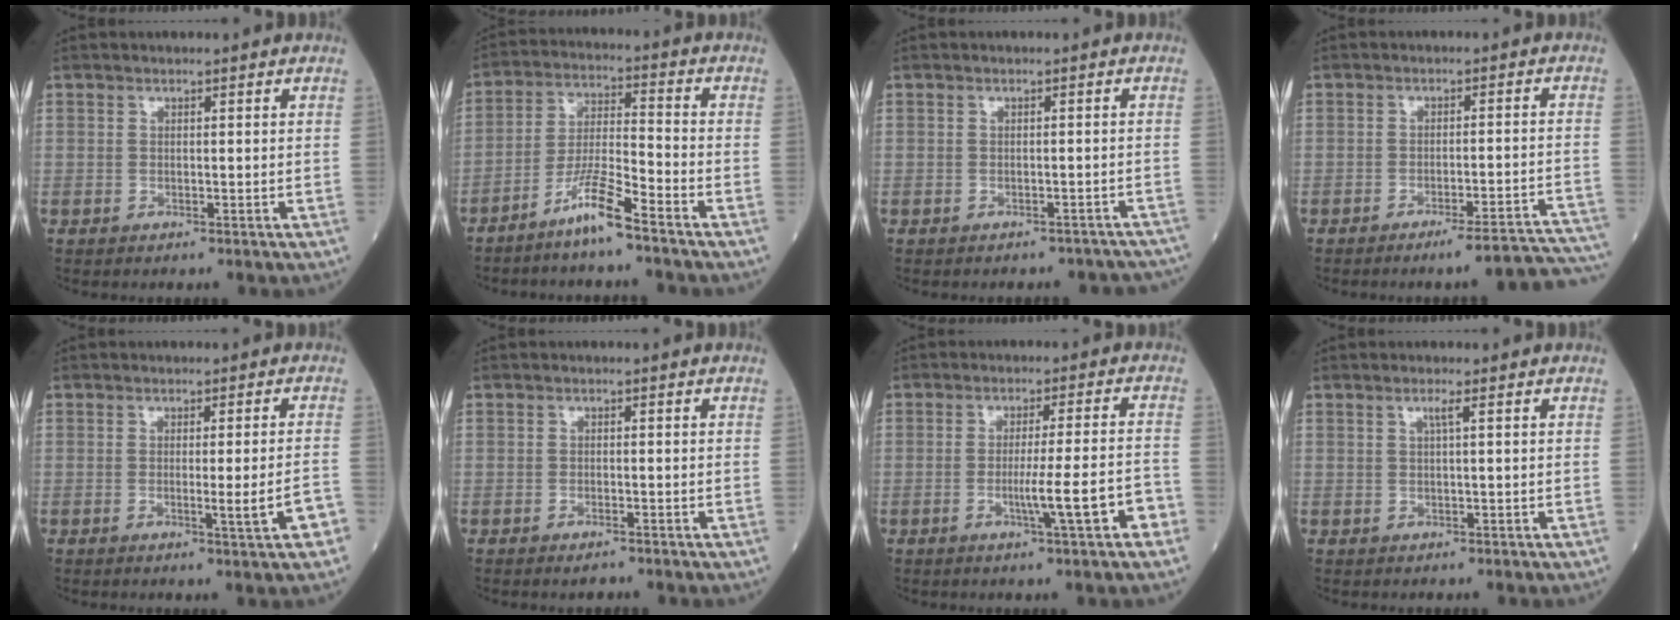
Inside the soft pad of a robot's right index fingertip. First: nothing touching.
{"total": 7.7, "force": [-5.8, -0.2, 5.1], "torque": [-0.101, -0.013, -0.116]}
{"total": 8.2, "force": [-7.5, 2.9, 1.4], "torque": [-0.008, 0.009, -0.070]}
{"total": 12.3, "force": [-11.6, -0.6, 4.2], "torque": [-0.003, 0.018, -0.140]}
{"total": 4.8, "force": [-1.9, -0.4, 4.4], "torque": [-0.053, -0.009, -0.026]}
{"total": 1.4, "force": [-1.2, 0.3, 0.8], "torque": [-0.014, -0.002, -0.016]}
{"total": 8.0, "force": [-3.3, -0.4, 7.3], "torque": [-0.107, -0.004, -0.050]}
{"total": 1.2, "force": [0.4, -0.3, 1.0], "torque": [-0.023, 0.000, 0.008]}